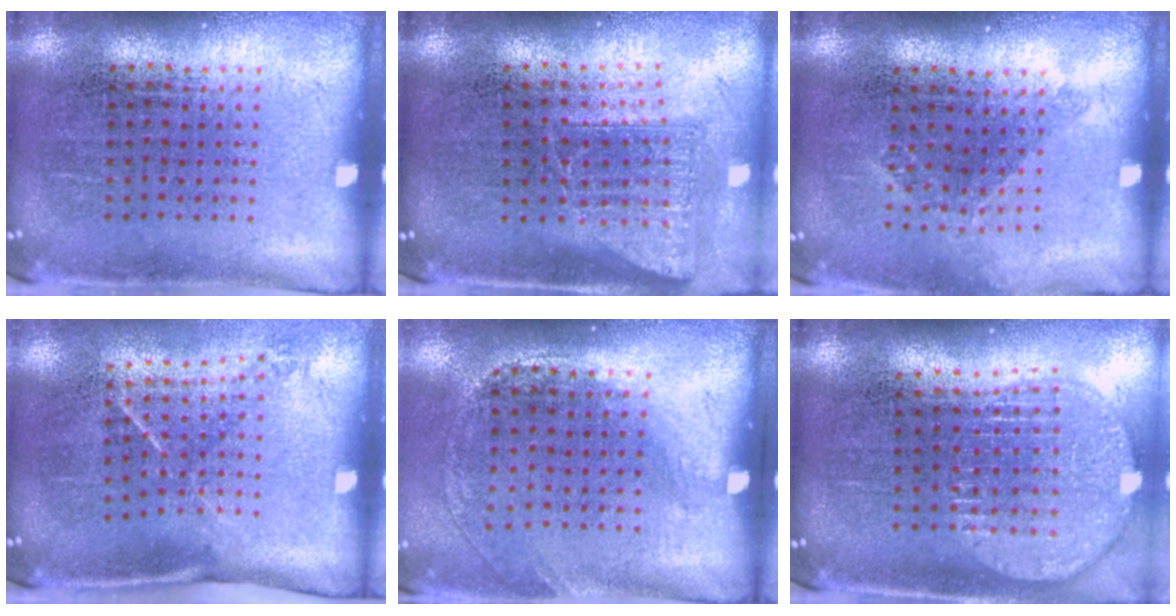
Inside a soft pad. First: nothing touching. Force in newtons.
{"total": 1.6, "press": 1.3, "slide": 1.0}
{"total": 1.0, "press": 0.8, "slide": 0.6}
{"total": 1.5, "press": 1.0, "slide": 1.1}
{"total": 1.3, "press": 0.9, "slide": 0.9}
{"total": 1.9, "press": 1.6, "slide": 1.0}